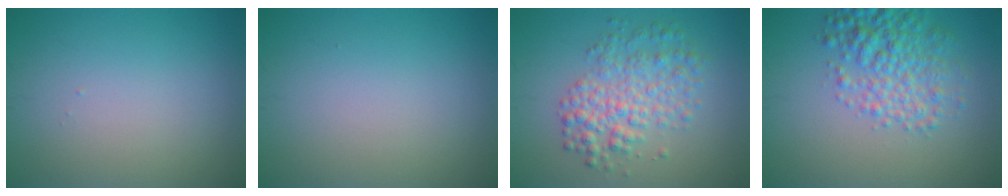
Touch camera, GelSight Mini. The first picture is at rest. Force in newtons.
{"total": 0.0}
{"total": 4.6, "press": 4.6, "slide": 0.1}
{"total": 4.9, "press": 4.9, "slide": 0.1}